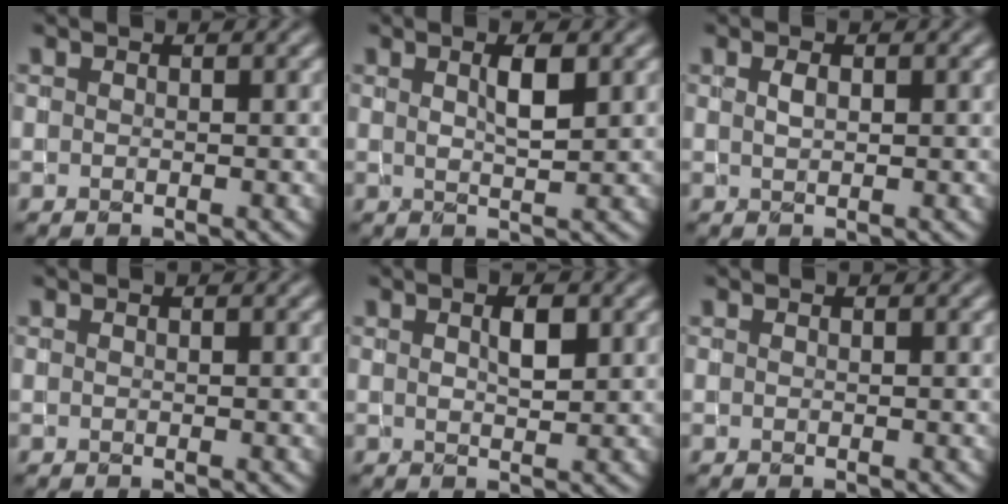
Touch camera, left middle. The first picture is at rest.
{"total": 2.1, "force": [0.7, 0.4, 1.9], "torque": [-0.031, -0.001, 0.013]}
{"total": 0.7, "force": [0.1, 0.3, 0.6], "torque": [-0.014, 0.002, 0.006]}
{"total": 0.0}
{"total": 1.7, "force": [0.6, 0.6, 1.5], "torque": [-0.026, 0.000, 0.011]}
{"total": 0.0}